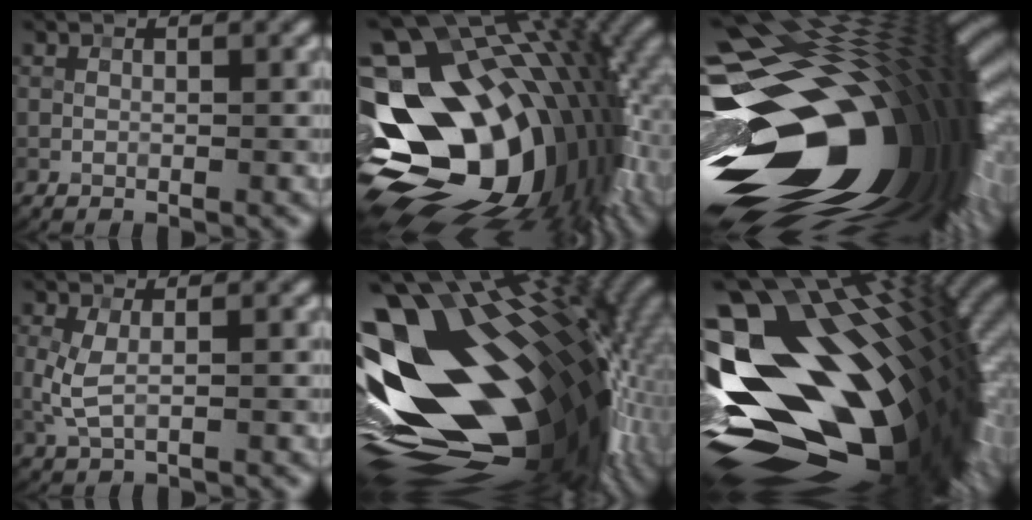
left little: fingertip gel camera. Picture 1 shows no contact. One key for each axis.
{"total": 18.8, "fx": -1.7, "fy": 12.4, "fz": 14.0, "tx": -0.245, "ty": -0.009, "tz": -0.029}
{"total": 20.4, "fx": -4.3, "fy": 12.1, "fz": 15.9, "tx": -0.287, "ty": -0.047, "tz": -0.062}
{"total": 2.0, "fx": -0.2, "fy": 0.6, "fz": 1.9, "tx": -0.050, "ty": -0.001, "tz": -0.003}
{"total": 21.0, "fx": 0.1, "fy": 12.0, "fz": 17.3, "tx": -0.300, "ty": 0.000, "tz": 0.004}
{"total": 19.7, "fx": -1.2, "fy": 10.7, "fz": 16.4, "tx": -0.295, "ty": -0.017, "tz": -0.010}